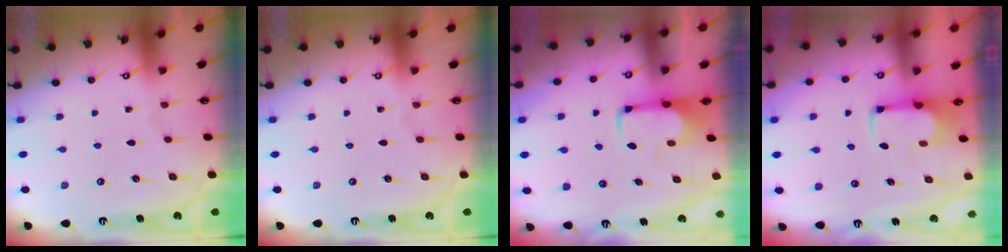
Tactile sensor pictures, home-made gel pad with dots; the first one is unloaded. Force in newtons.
{"total": 0.0}
{"total": 1.8, "press": 1.7, "slide": 0.4}
{"total": 1.8, "press": 1.6, "slide": 0.8}